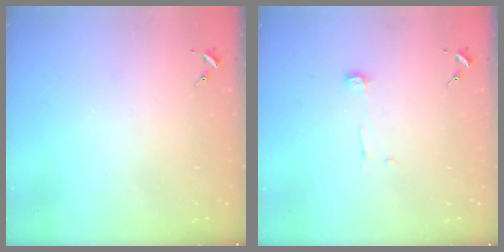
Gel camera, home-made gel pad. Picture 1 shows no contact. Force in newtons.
{"total": 4.9, "press": 4.9, "slide": 0.2}